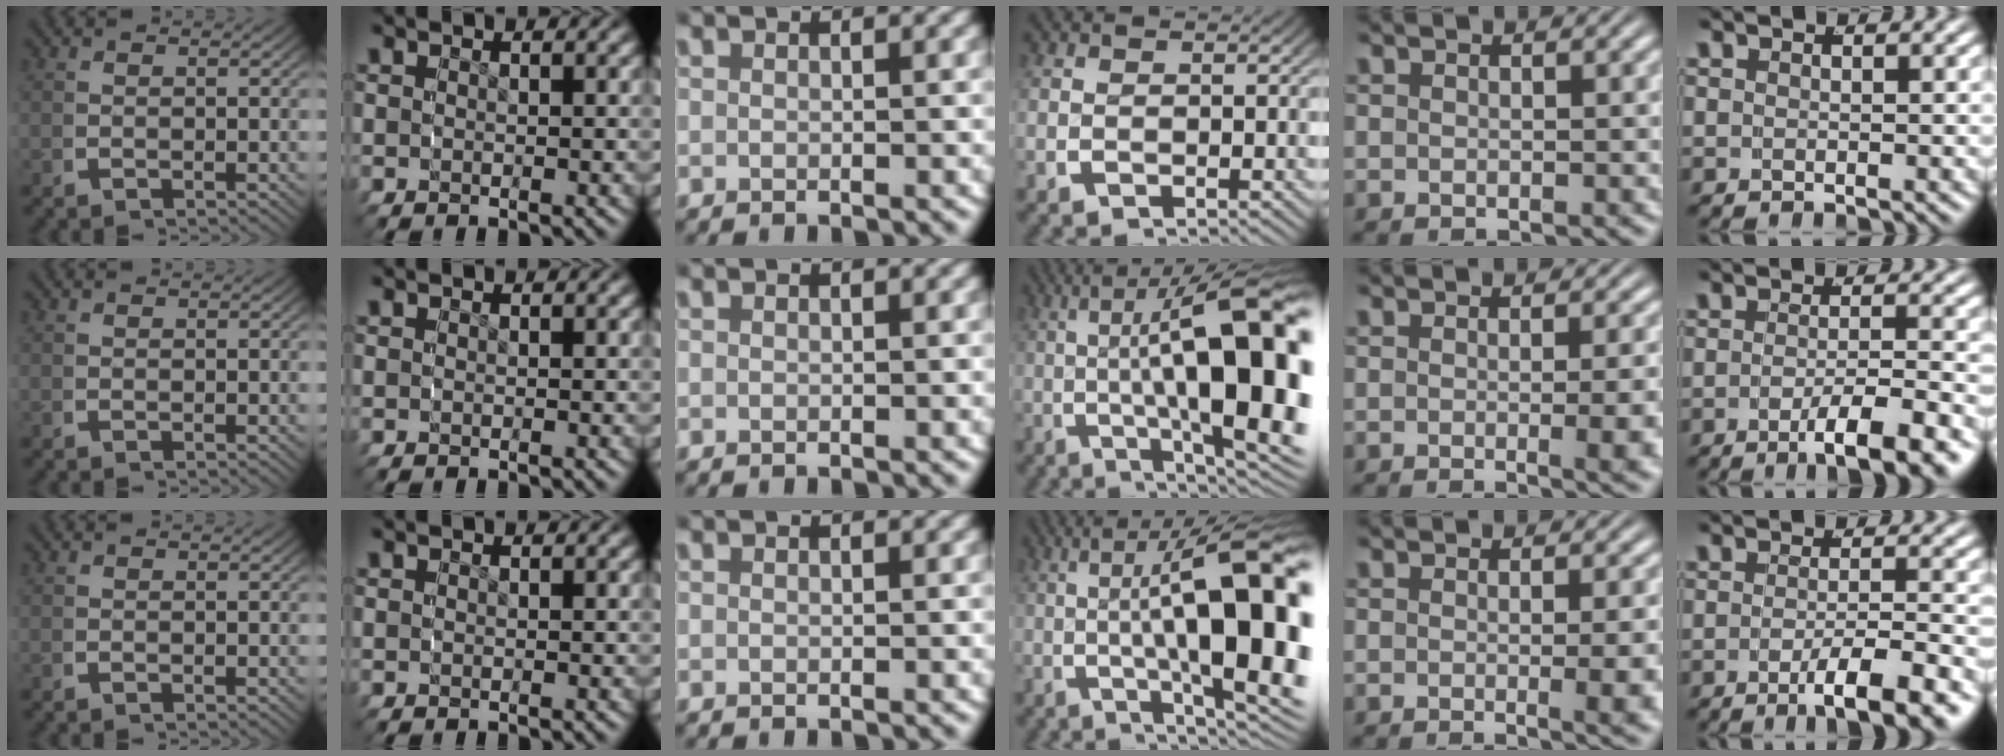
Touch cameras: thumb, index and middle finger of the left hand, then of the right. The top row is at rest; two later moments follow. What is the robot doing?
{"motion": "grasp_and_lifting", "object": "dispenser bottle"}